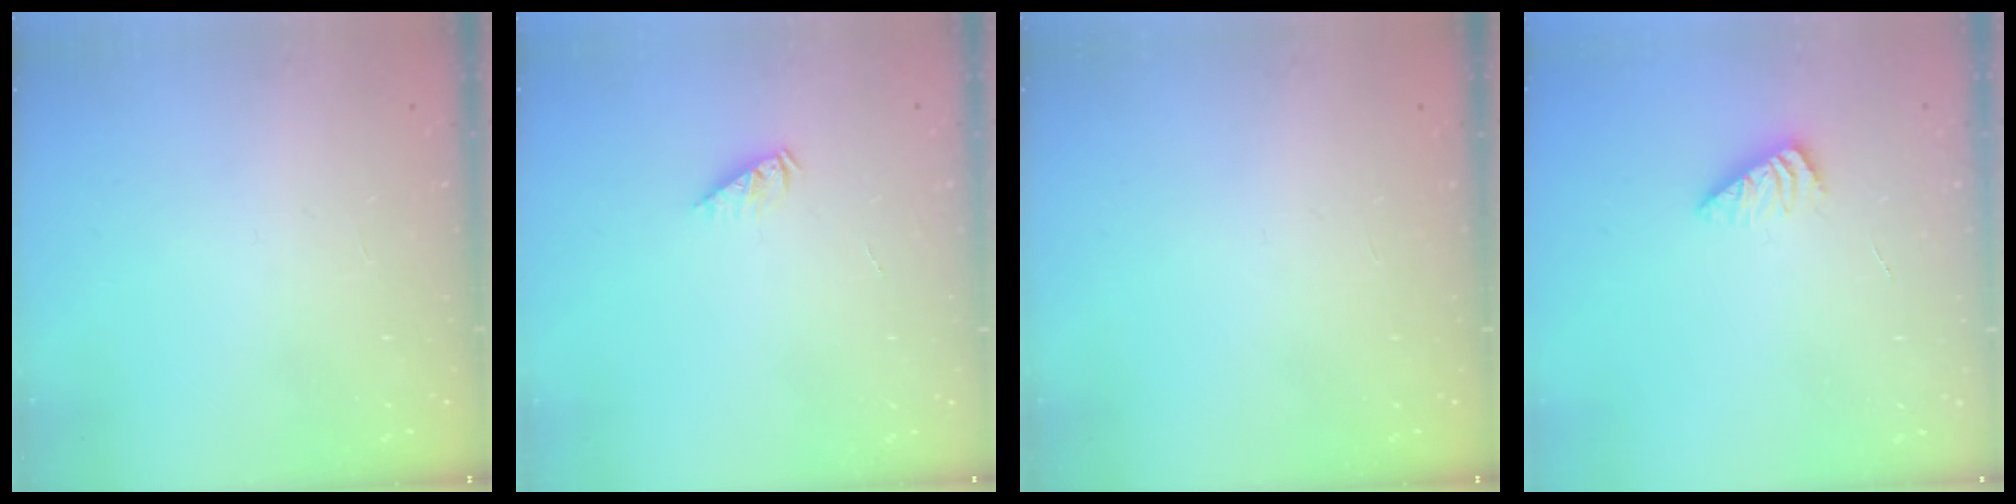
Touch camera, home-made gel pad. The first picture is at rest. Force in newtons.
{"total": 2.1, "press": 2.1, "slide": 0.3}
{"total": 0.0}
{"total": 2.8, "press": 2.8, "slide": 0.4}